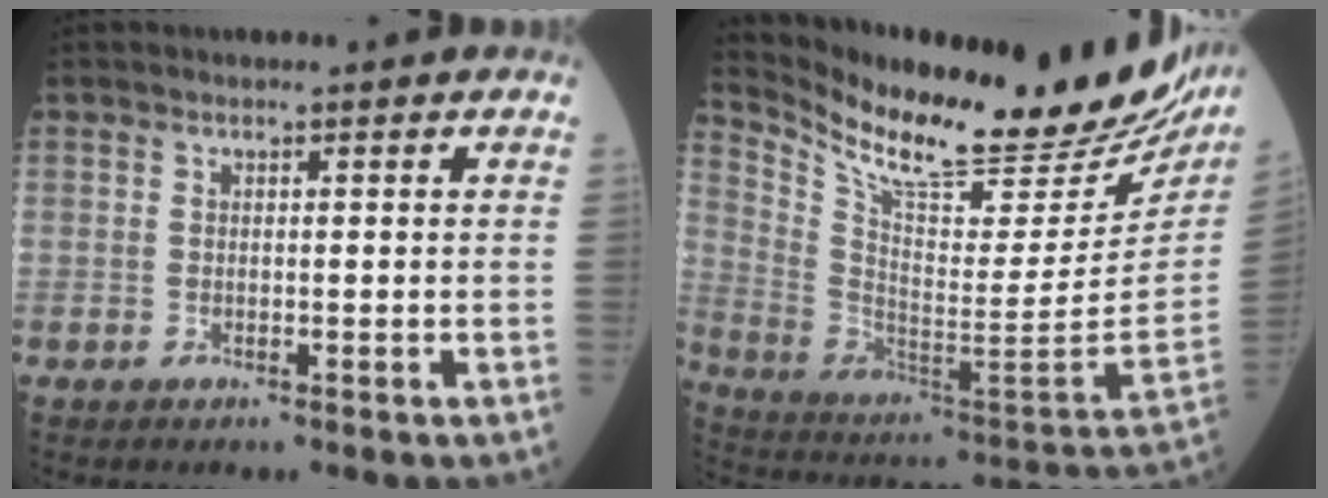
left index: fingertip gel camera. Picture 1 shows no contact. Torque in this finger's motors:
{"motor_torque": [0.13, -0.45, 0.20, 0.07]}